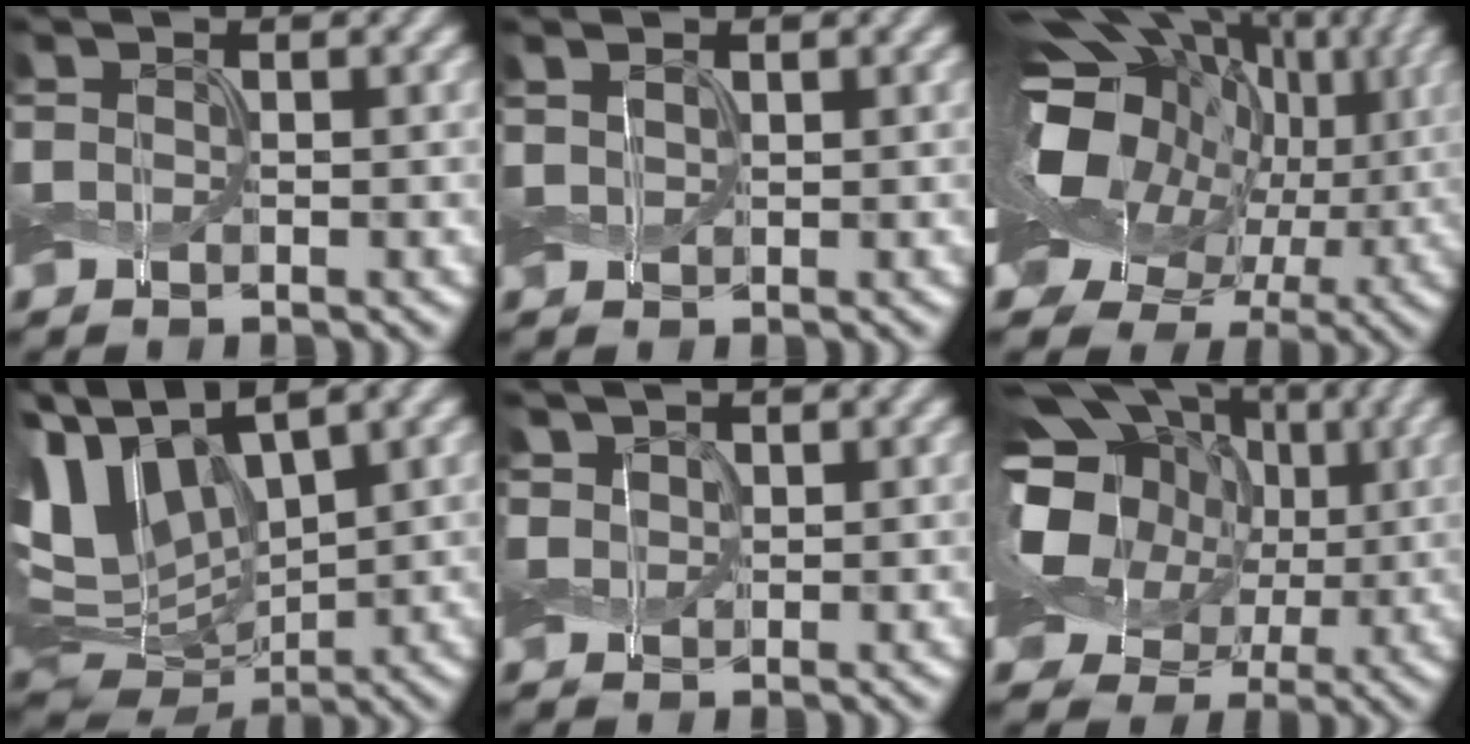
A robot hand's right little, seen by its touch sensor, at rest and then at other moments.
{"total": 0.9, "force": [0.5, 0.6, 0.5], "torque": [-0.014, 0.001, 0.012]}
{"total": 18.4, "force": [2.6, 13.6, 12.1], "torque": [-0.213, 0.010, 0.039]}
{"total": 11.0, "force": [4.7, 6.3, 7.7], "torque": [-0.179, 0.014, 0.085]}
{"total": 1.8, "force": [1.1, 1.3, 0.7], "torque": [-0.023, 0.003, 0.021]}
{"total": 15.2, "force": [1.1, 12.4, 8.6], "torque": [-0.177, 0.010, -0.002]}